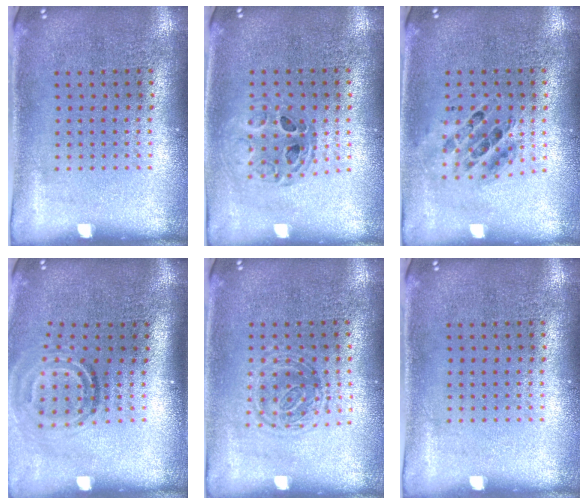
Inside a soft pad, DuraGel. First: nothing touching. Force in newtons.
{"total": 0.8, "press": 0.8, "slide": 0.0}
{"total": 0.7, "press": 0.7, "slide": 0.2}
{"total": 1.9, "press": 1.3, "slide": 1.4}
{"total": 1.2, "press": 1.0, "slide": 0.8}
{"total": 0.0}